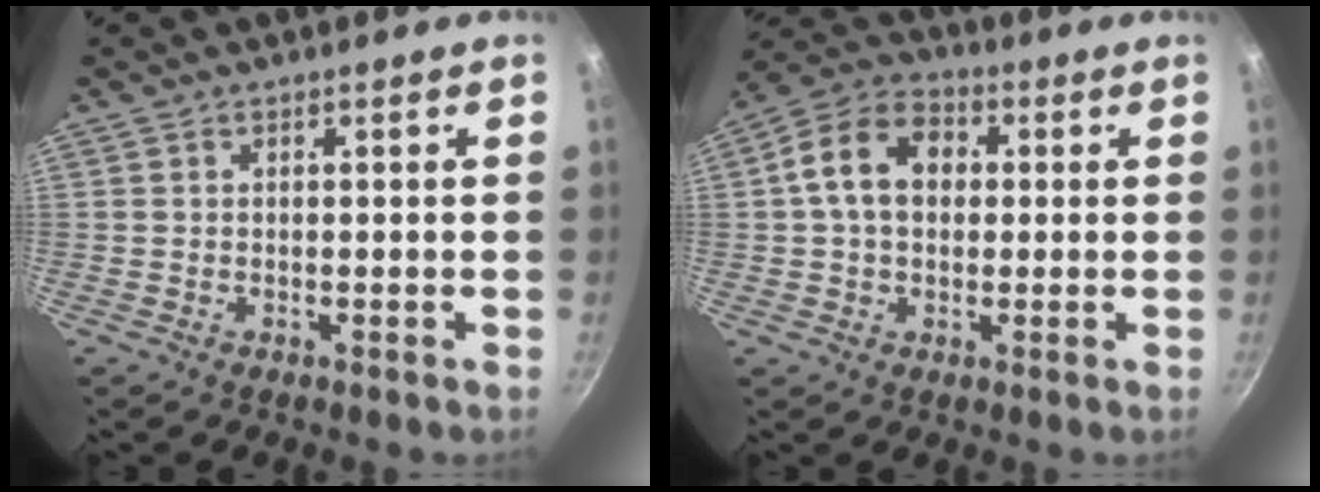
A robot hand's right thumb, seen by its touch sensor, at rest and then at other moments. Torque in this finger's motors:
{"motor_torque": [-0.02, 2.22, 1.28, -0.22, 0.10]}